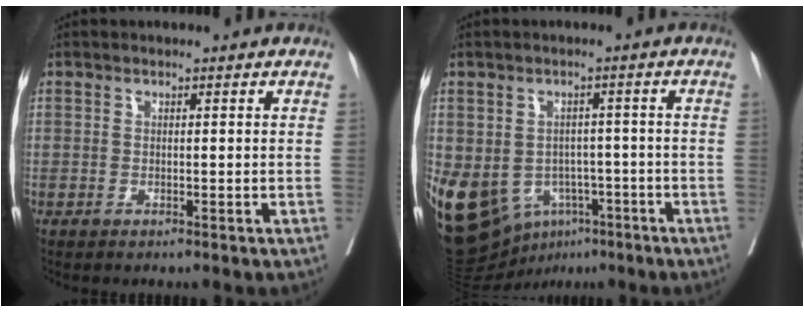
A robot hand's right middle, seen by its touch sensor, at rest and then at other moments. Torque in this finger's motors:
{"motor_torque": [1.90, -0.23, 1.05, 0.22]}